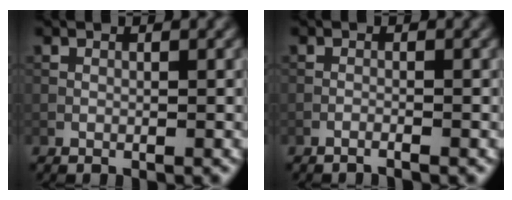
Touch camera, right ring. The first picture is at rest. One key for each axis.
{"total": 0.9, "fx": -0.8, "fy": 0.0, "fz": 0.5, "tx": -0.010, "ty": 0.005, "tz": -0.020}